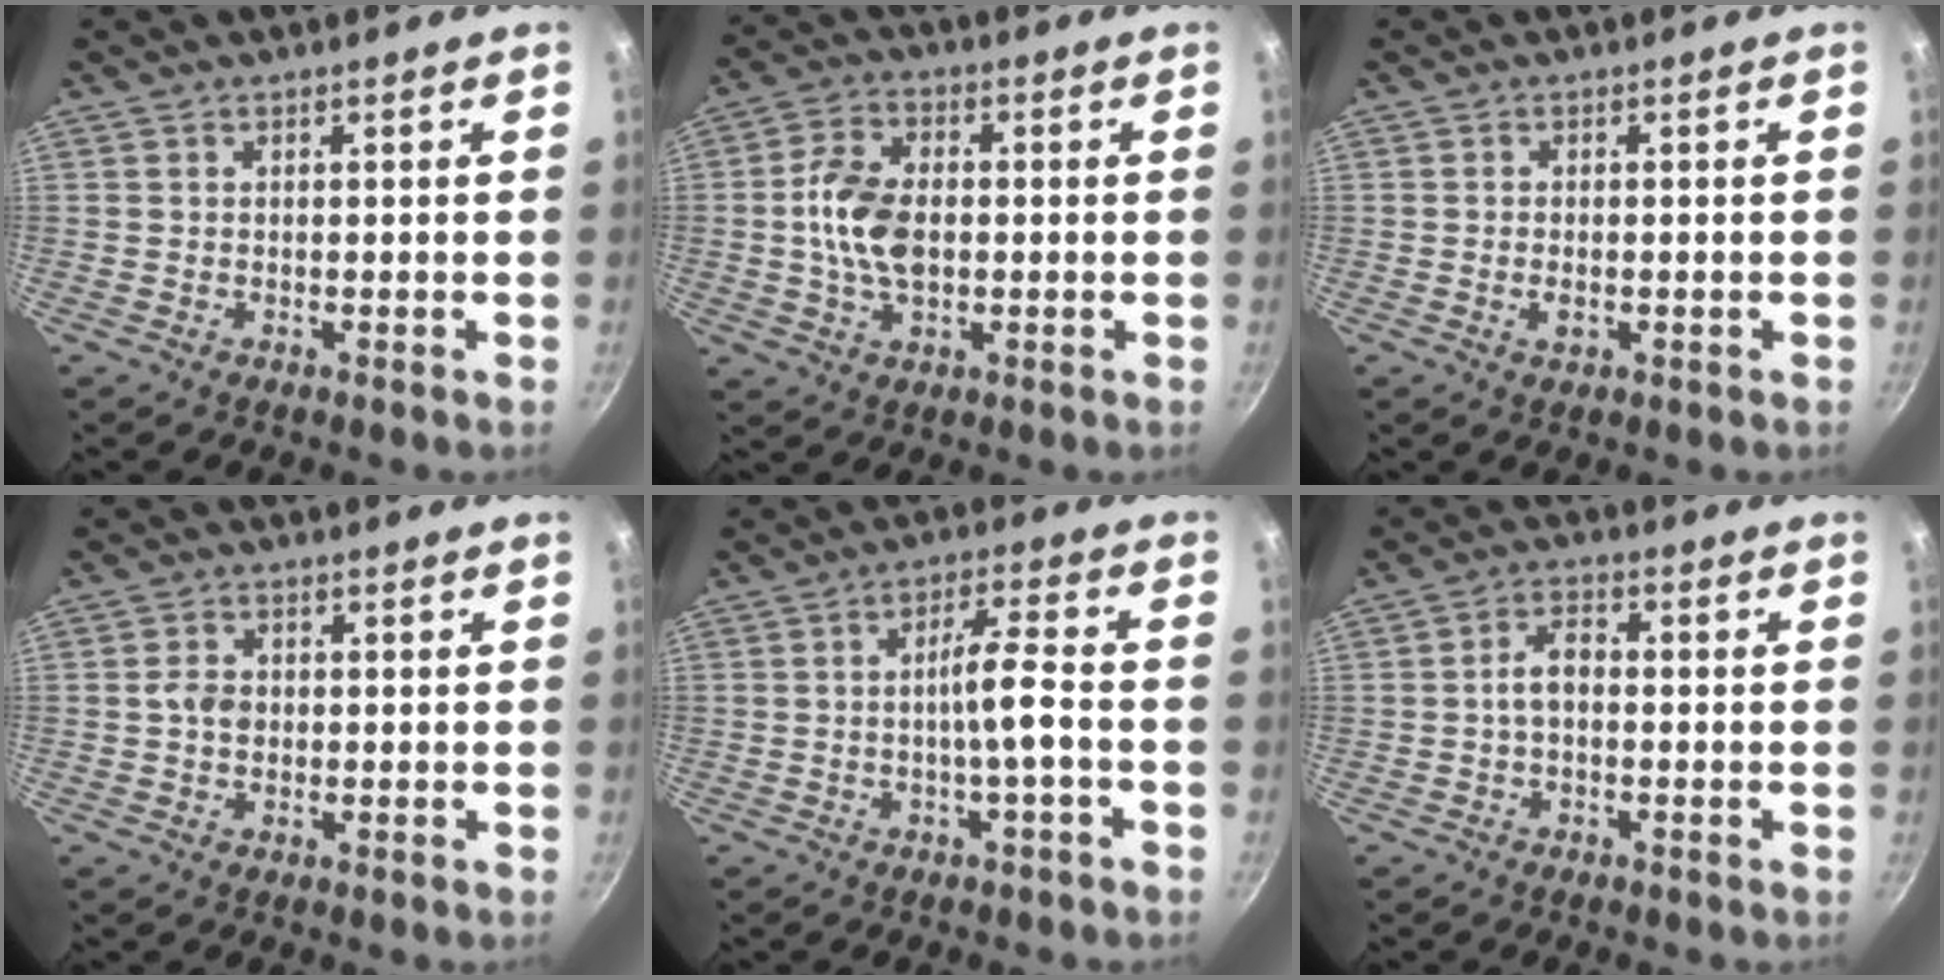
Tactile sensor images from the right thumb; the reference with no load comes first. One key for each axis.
{"total": 10.1, "fx": -0.3, "fy": 6.4, "fz": 7.8, "tx": -0.137, "ty": 0.015, "tz": -0.012}
{"total": 2.0, "fx": -0.5, "fy": 1.1, "fz": 1.6, "tx": -0.032, "ty": 0.000, "tz": -0.010}
{"total": 3.3, "fx": -0.1, "fy": 2.6, "fz": 2.1, "tx": -0.033, "ty": 0.007, "tz": -0.007}
{"total": 6.2, "fx": -1.7, "fy": 0.5, "fz": 6.0, "tx": -0.109, "ty": 0.025, "tz": -0.029}
{"total": 4.4, "fx": -0.6, "fy": 2.6, "fz": 3.5, "tx": -0.058, "ty": 0.022, "tz": -0.015}